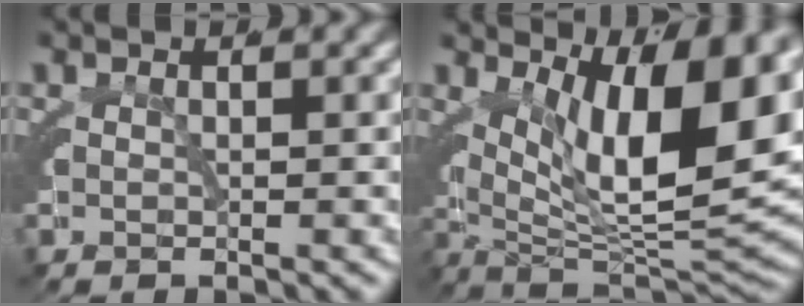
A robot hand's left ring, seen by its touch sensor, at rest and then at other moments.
{"total": 14.6, "force": [2.9, 6.4, 12.8], "torque": [-0.163, -0.003, 0.053]}